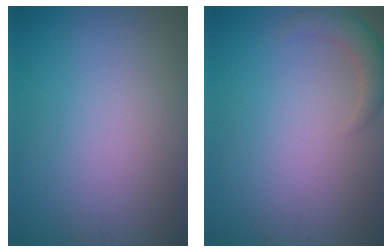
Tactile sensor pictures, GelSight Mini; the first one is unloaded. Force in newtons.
{"total": 2.2, "press": 2.2, "slide": 0.2}